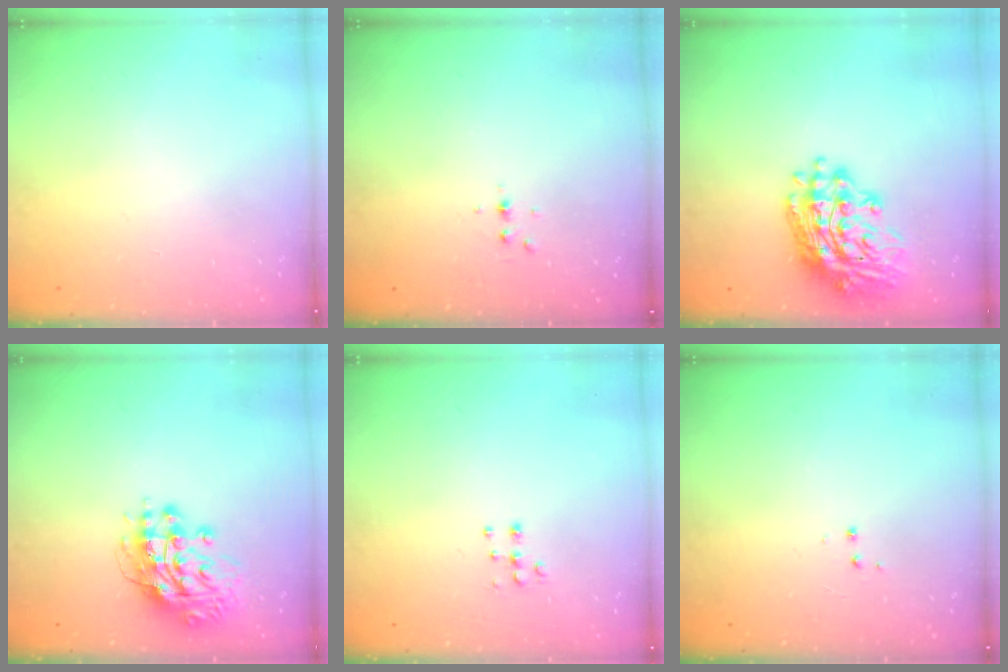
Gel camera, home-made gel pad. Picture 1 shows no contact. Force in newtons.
{"total": 4.0, "press": 3.6, "slide": 1.8}
{"total": 18.1, "press": 17.6, "slide": 4.0}
{"total": 13.5, "press": 13.4, "slide": 1.5}
{"total": 5.2, "press": 5.2, "slide": 0.2}
{"total": 3.3, "press": 3.3, "slide": 0.4}